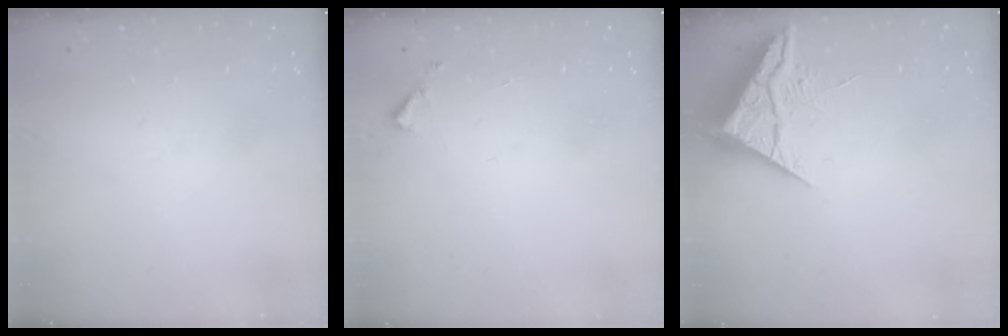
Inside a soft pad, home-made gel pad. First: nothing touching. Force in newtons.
{"total": 3.6, "press": 3.6, "slide": 0.3}
{"total": 6.9, "press": 6.9, "slide": 0.4}